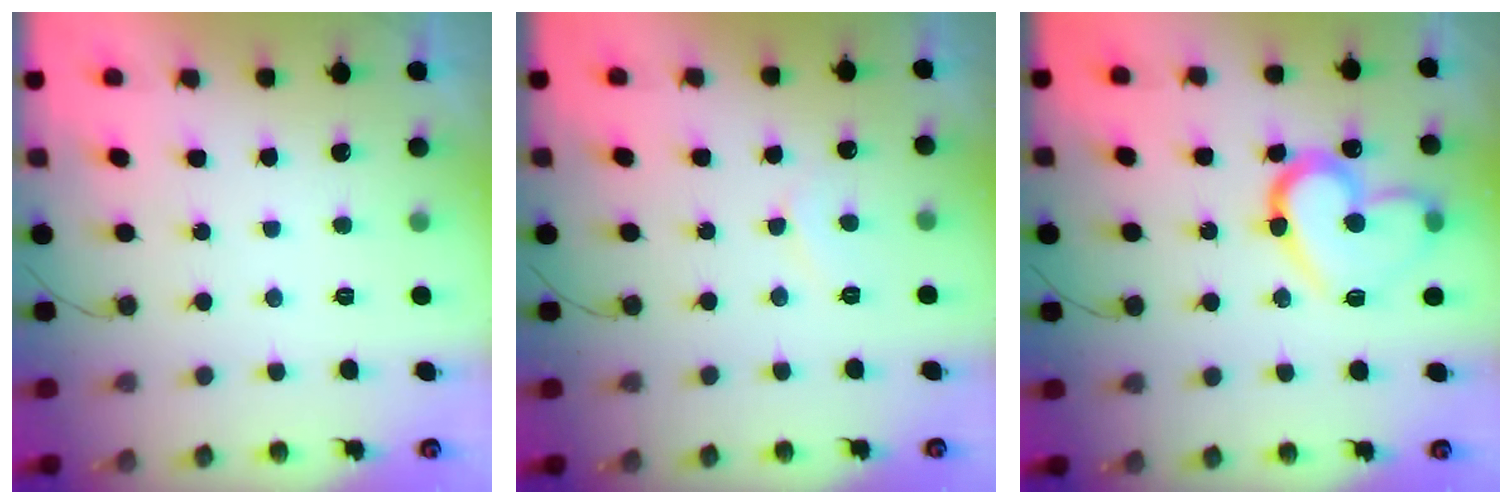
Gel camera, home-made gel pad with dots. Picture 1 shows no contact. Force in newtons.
{"total": 5.0, "press": 4.9, "slide": 0.5}
{"total": 16.5, "press": 16.4, "slide": 1.6}